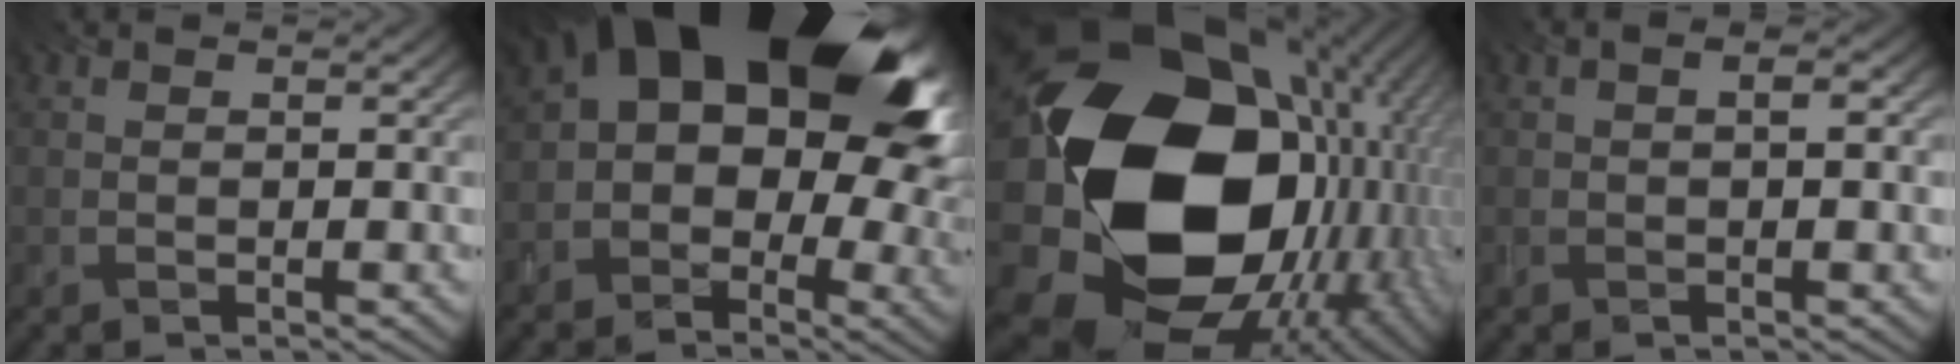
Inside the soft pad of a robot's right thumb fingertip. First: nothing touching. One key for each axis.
{"total": 19.2, "fx": 3.0, "fy": 12.5, "fz": 14.3, "tx": -0.168, "ty": -0.008, "tz": 0.073}
{"total": 23.8, "fx": 0.3, "fy": 18.0, "fz": 15.6, "tx": -0.328, "ty": -0.095, "tz": 0.055}
{"total": 1.5, "fx": -0.1, "fy": 0.4, "fz": 1.4, "tx": -0.017, "ty": 0.003, "tz": -0.003}